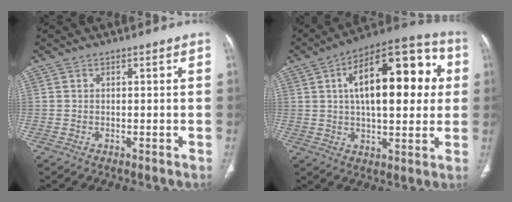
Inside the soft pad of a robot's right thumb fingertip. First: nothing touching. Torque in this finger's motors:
{"motor_torque": [0.90, 4.11, 1.99, 0.77, 0.60]}